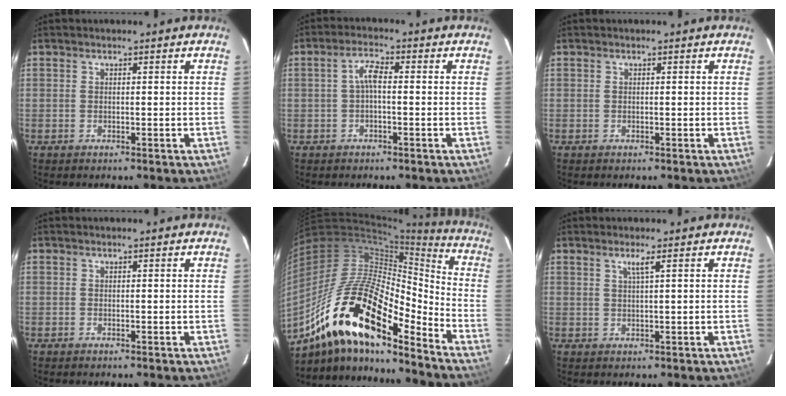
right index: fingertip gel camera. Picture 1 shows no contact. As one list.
[{"total": 3.0, "force": [-0.4, 1.0, 2.9], "torque": [-0.060, 0.012, -0.008]}, {"total": 0.0}, {"total": 0.0}, {"total": 24.0, "force": [-15.5, 7.6, 16.6], "torque": [-0.296, -0.023, -0.291]}, {"total": 1.6, "force": [0.8, -0.5, 1.3], "torque": [-0.024, -0.002, 0.017]}]